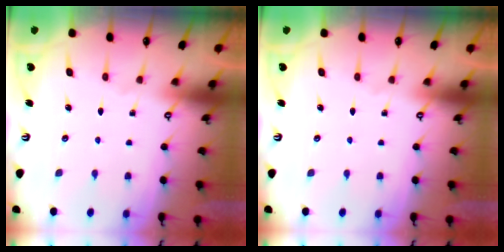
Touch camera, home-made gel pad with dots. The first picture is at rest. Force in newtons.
{"total": 0.0}